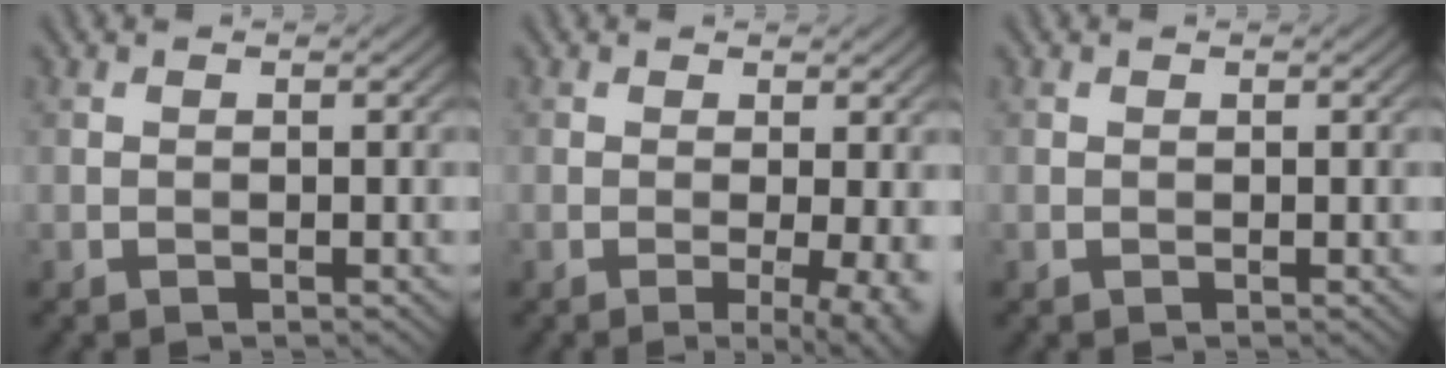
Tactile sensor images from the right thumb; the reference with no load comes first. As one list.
[{"total": 4.6, "force": [-0.7, 1.1, 4.4], "torque": [-0.066, -0.009, -0.010]}, {"total": 0.0}]